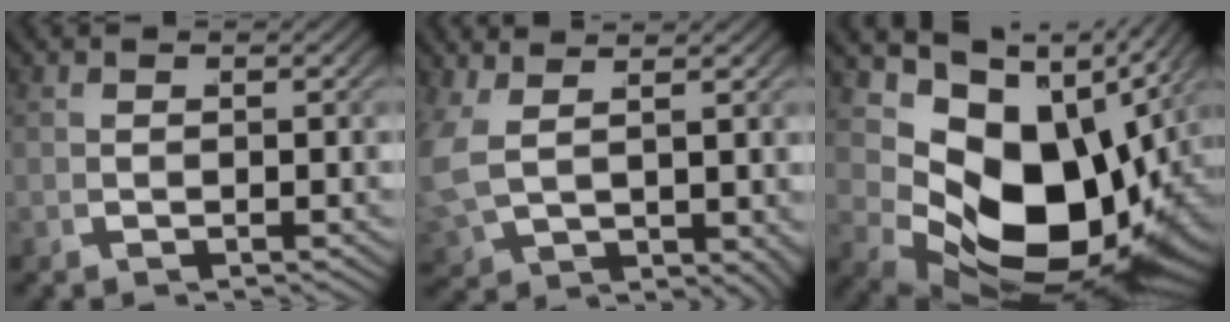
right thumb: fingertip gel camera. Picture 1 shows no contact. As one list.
[{"total": 5.4, "force": [1.8, 3.5, 3.6], "torque": [-0.098, -0.019, 0.052]}, {"total": 17.9, "force": [0.6, 10.5, 14.5], "torque": [-0.234, -0.041, 0.033]}]